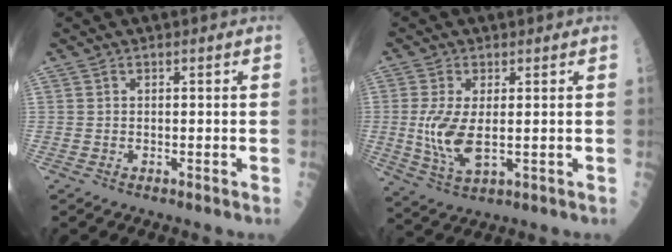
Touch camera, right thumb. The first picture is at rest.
{"total": 8.4, "force": [0.0, 3.6, 7.6], "torque": [-0.171, -0.015, 0.009]}